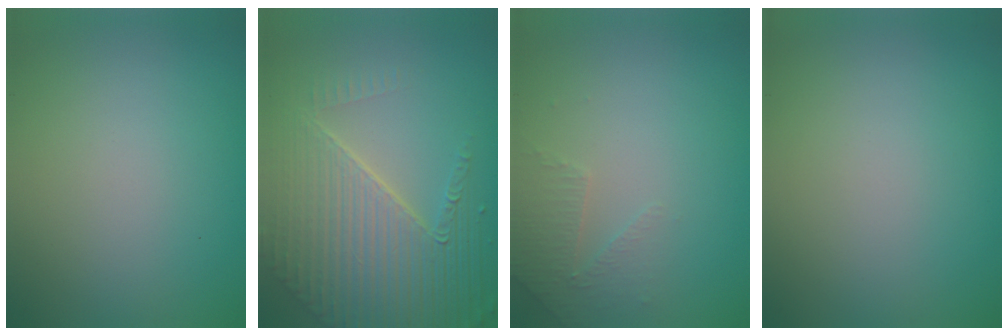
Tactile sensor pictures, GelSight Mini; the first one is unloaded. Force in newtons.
{"total": 8.6, "press": 5.7, "slide": 6.4}
{"total": 1.9, "press": 1.8, "slide": 0.5}
{"total": 0.0}